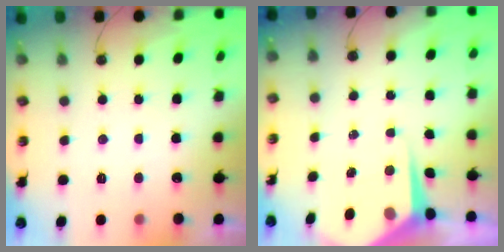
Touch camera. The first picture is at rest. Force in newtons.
{"total": 7.3, "press": 7.3, "slide": 0.6}